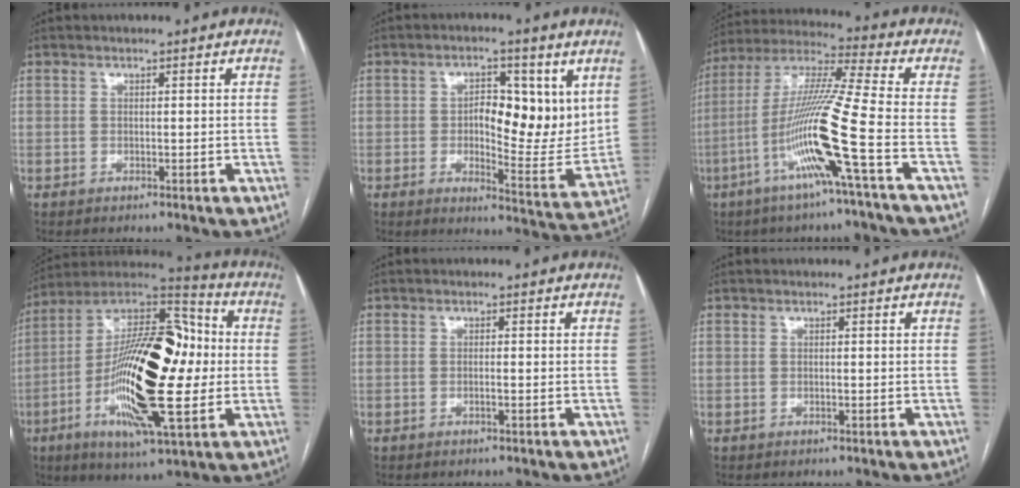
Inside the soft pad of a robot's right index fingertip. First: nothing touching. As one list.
[{"total": 11.5, "force": [2.7, 4.8, 10.1], "torque": [-0.129, 0.002, 0.043]}, {"total": 15.4, "force": [-5.6, -2.0, 14.2], "torque": [-0.282, -0.010, -0.115]}, {"total": 25.0, "force": [-2.4, 7.2, 23.9], "torque": [-0.436, 0.015, -0.042]}, {"total": 0.7, "force": [-0.3, 0.0, 0.6], "torque": [-0.011, 0.001, -0.004]}, {"total": 0.0}]